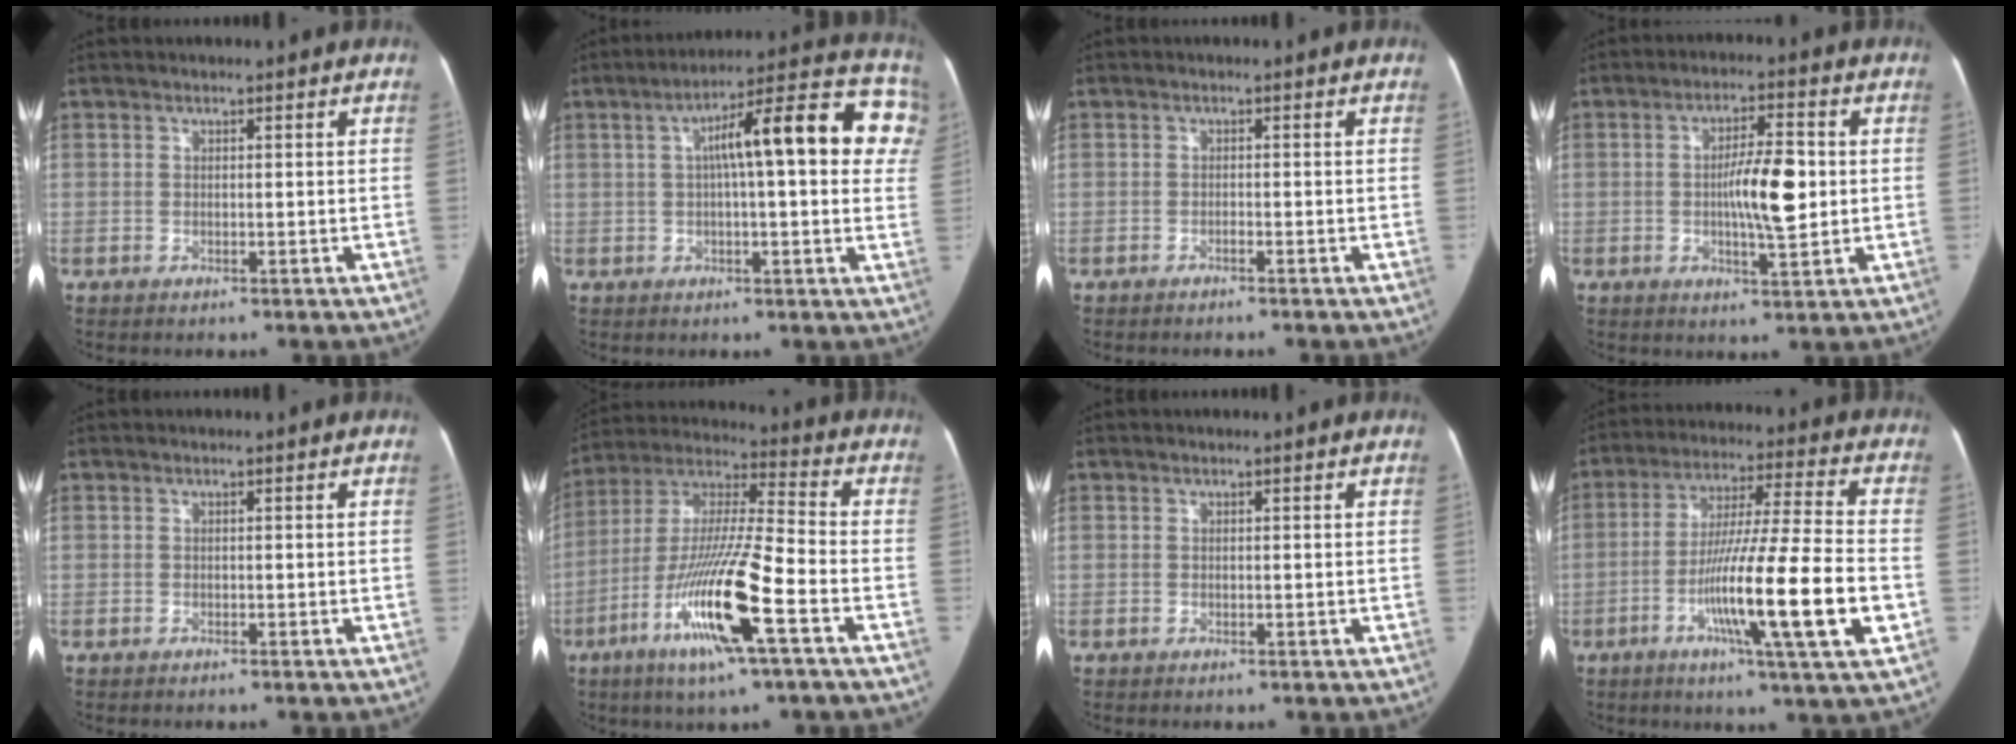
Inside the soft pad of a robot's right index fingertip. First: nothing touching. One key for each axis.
{"total": 17.1, "fx": 3.7, "fy": 3.8, "fz": 16.2, "tx": -0.218, "ty": 0.059, "tz": 0.045}
{"total": 0.8, "fx": -0.7, "fy": 0.1, "fz": 0.3, "tx": -0.007, "ty": 0.001, "tz": -0.012}
{"total": 8.6, "fx": -0.1, "fy": 2.0, "fz": 8.4, "tx": -0.147, "ty": 0.009, "tz": -0.002}
{"total": 0.0}
{"total": 17.8, "fx": -7.3, "fy": 1.0, "fz": 16.2, "tx": -0.334, "ty": -0.014, "tz": -0.136}
{"total": 0.0}
{"total": 18.0, "fx": -5.2, "fy": -0.4, "fz": 17.2, "tx": -0.285, "ty": -0.011, "tz": -0.091}